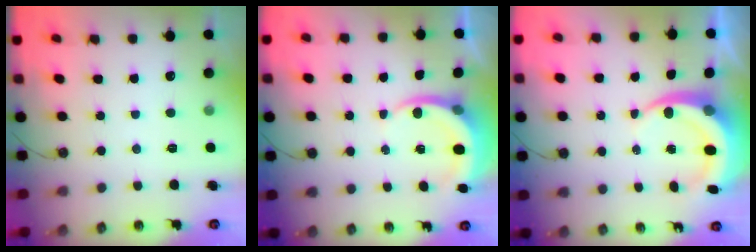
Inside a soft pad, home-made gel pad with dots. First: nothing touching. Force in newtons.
{"total": 5.3, "press": 5.3, "slide": 0.4}
{"total": 8.1, "press": 8.0, "slide": 1.2}